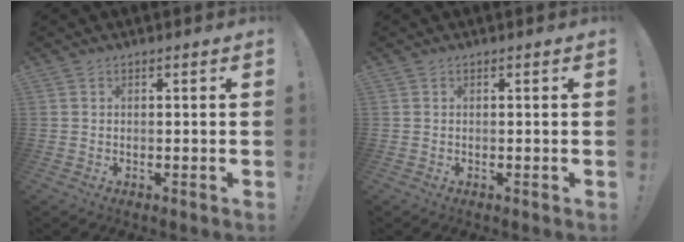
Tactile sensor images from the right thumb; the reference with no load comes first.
{"total": 0.0}